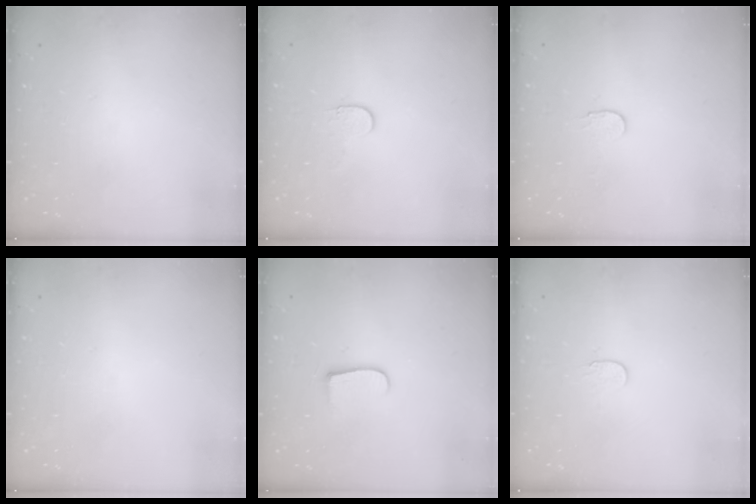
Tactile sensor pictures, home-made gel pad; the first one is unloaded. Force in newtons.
{"total": 3.6, "press": 3.6, "slide": 0.4}
{"total": 2.9, "press": 2.9, "slide": 0.3}
{"total": 0.0}
{"total": 6.9, "press": 6.9, "slide": 0.7}
{"total": 4.0, "press": 3.9, "slide": 0.5}